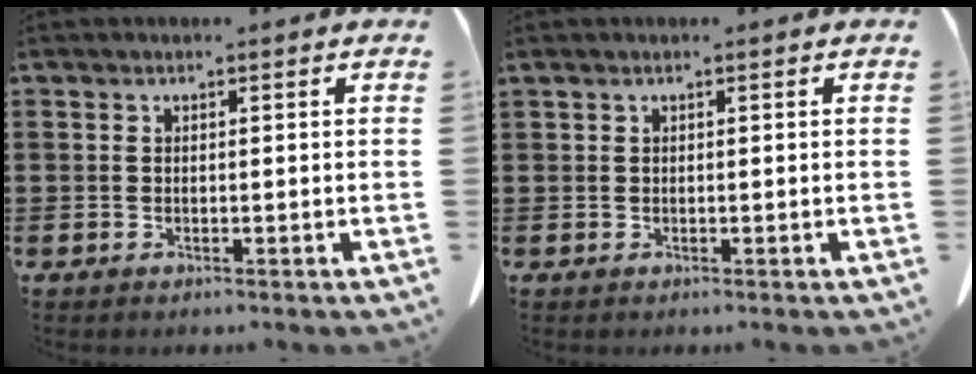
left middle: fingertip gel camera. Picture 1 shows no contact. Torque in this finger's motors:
{"motor_torque": [0.71, 0.00, 0.40, 0.21]}